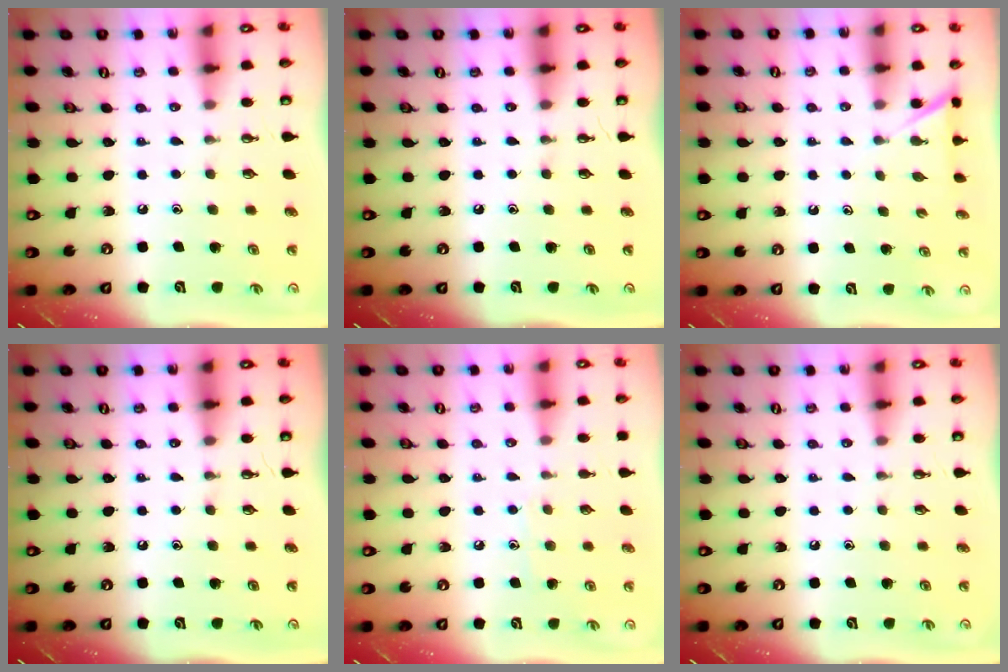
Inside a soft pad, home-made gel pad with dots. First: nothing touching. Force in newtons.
{"total": 0.0}
{"total": 3.3, "press": 3.3, "slide": 0.4}
{"total": 0.0}
{"total": 5.9, "press": 5.8, "slide": 0.7}
{"total": 0.0}